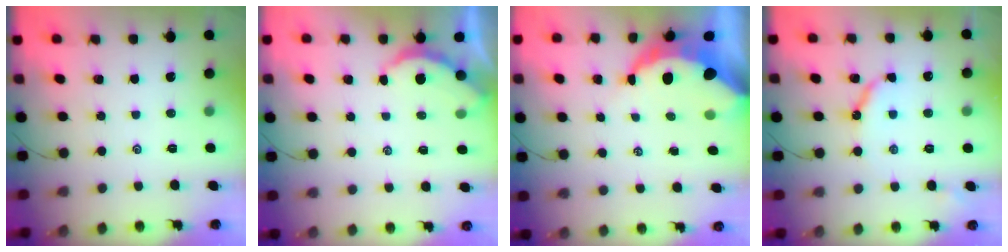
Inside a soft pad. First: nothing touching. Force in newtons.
{"total": 2.3, "press": 2.3, "slide": 0.3}
{"total": 10.6, "press": 10.5, "slide": 1.0}
{"total": 7.8, "press": 7.8, "slide": 0.6}